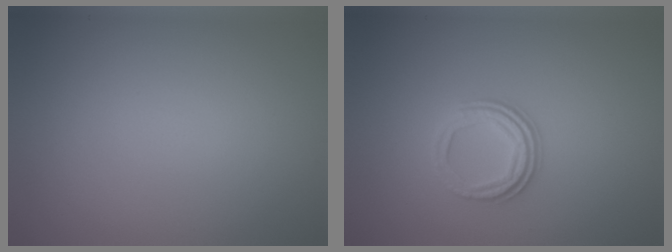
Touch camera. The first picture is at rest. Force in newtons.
{"total": 3.0, "press": 2.4, "slide": 1.9}